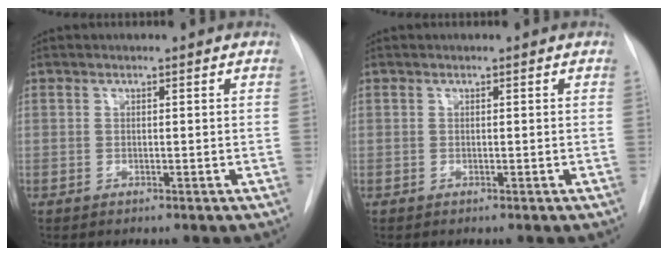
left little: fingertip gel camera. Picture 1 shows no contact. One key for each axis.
{"total": 0.0}